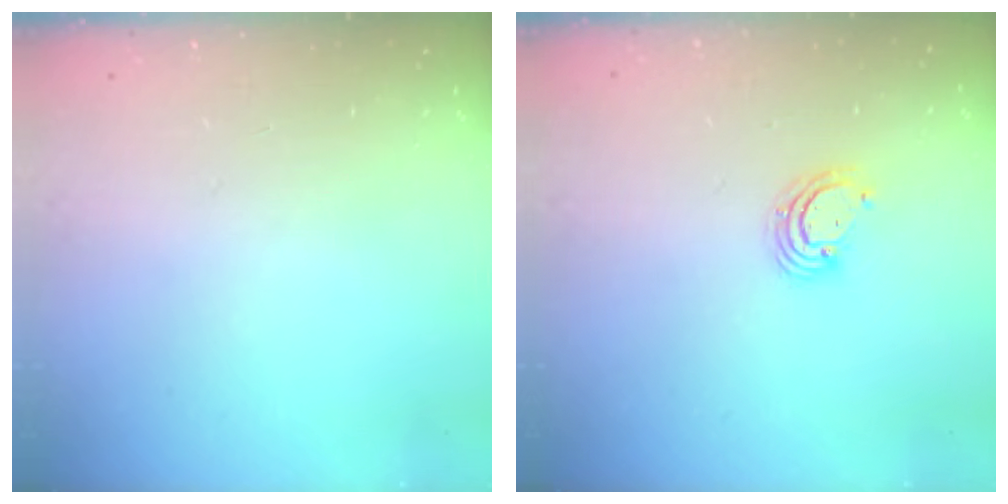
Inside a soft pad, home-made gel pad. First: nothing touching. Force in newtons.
{"total": 3.7, "press": 3.7, "slide": 0.3}